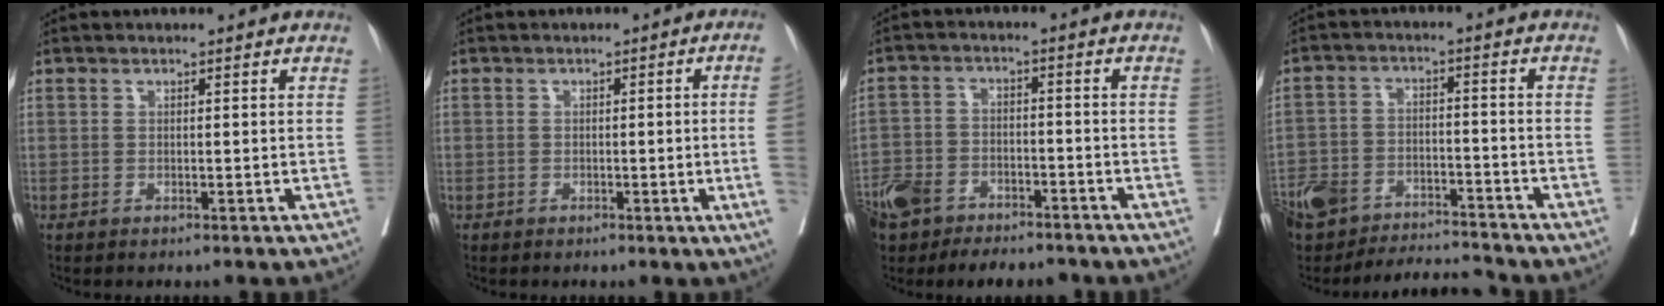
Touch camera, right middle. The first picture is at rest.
{"total": 5.5, "force": [-0.9, -1.4, 5.3], "torque": [-0.060, -0.007, -0.010]}
{"total": 12.3, "force": [-9.1, 6.3, 5.3], "torque": [-0.115, 0.008, -0.150]}
{"total": 12.7, "force": [-11.4, 3.9, 3.8], "torque": [-0.074, 0.022, -0.193]}